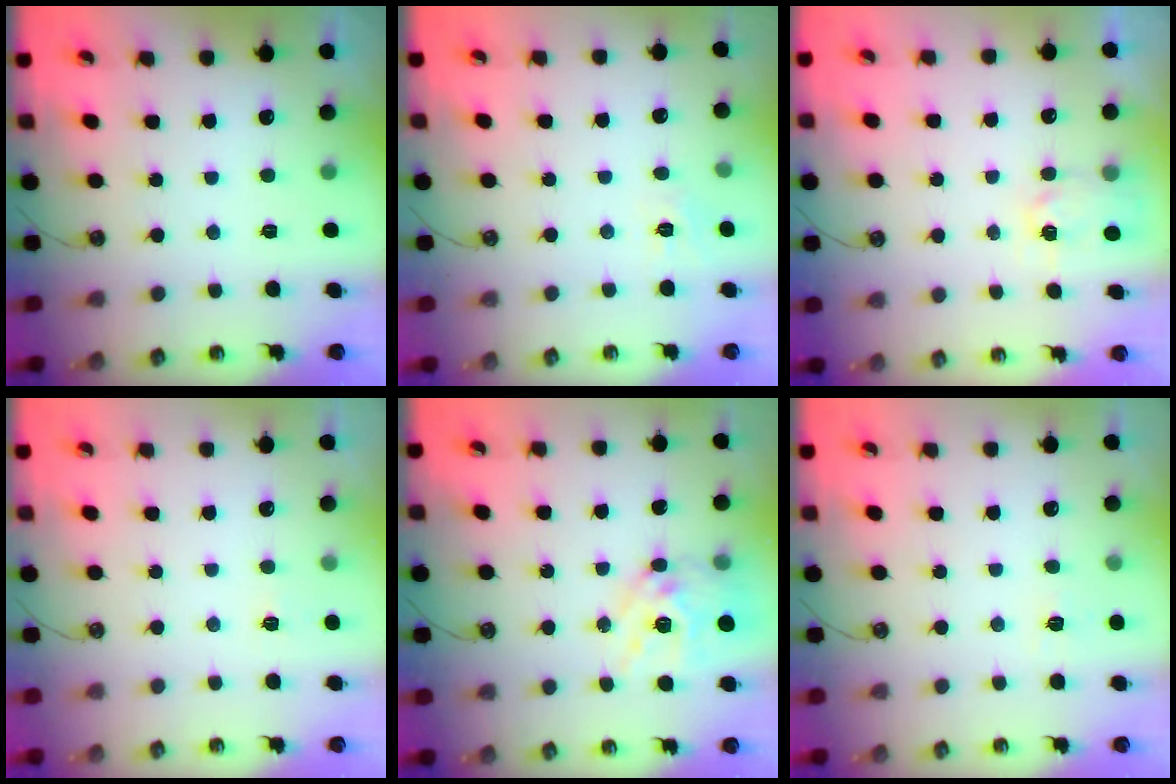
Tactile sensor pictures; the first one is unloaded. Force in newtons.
{"total": 5.3, "press": 5.2, "slide": 0.6}
{"total": 3.5, "press": 3.4, "slide": 0.5}
{"total": 2.3, "press": 2.3, "slide": 0.3}
{"total": 14.5, "press": 14.4, "slide": 1.3}
{"total": 4.6, "press": 4.6, "slide": 0.6}